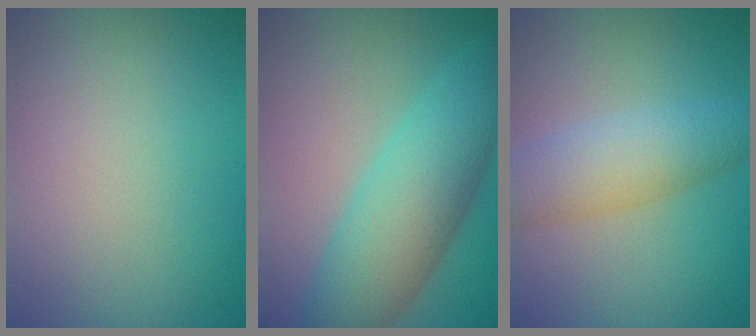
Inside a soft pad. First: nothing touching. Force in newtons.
{"total": 8.0, "press": 8.0, "slide": 0.1}
{"total": 4.7, "press": 4.7, "slide": 0.1}